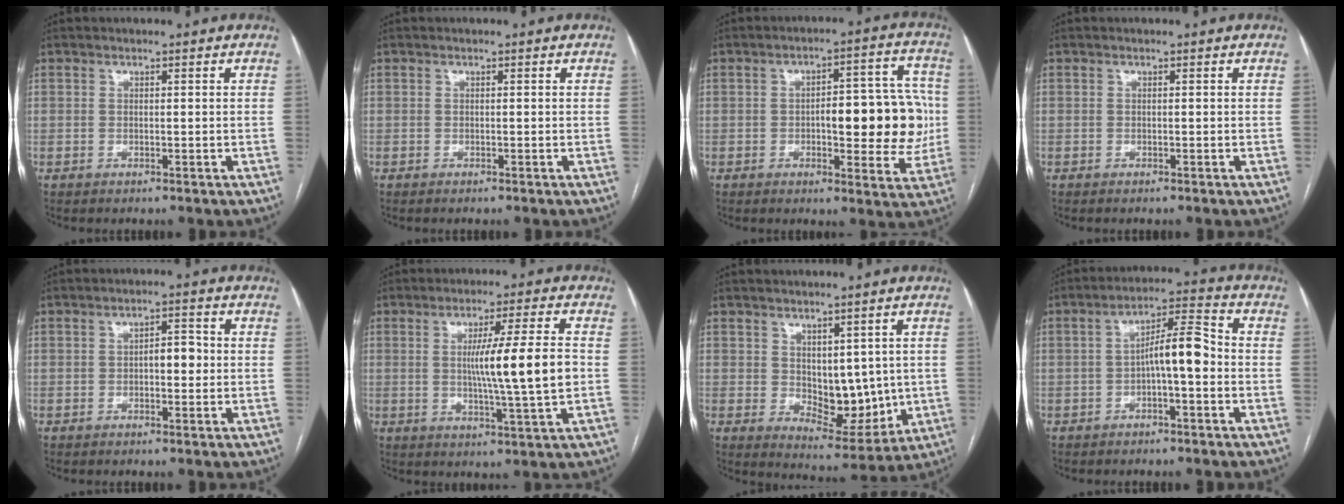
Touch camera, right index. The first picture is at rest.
{"total": 0.0}
{"total": 13.1, "force": [-0.7, 4.4, 12.3], "torque": [-0.149, 0.027, -0.002]}
{"total": 0.0}
{"total": 3.1, "force": [-0.3, 1.3, 2.9], "torque": [-0.040, 0.011, -0.005]}
{"total": 10.5, "force": [0.0, -1.0, 10.5], "torque": [-0.170, -0.008, 0.000]}
{"total": 8.9, "force": [0.4, 4.9, 7.4], "torque": [-0.094, -0.007, 0.028]}
{"total": 7.1, "force": [-1.2, 1.2, 6.8], "torque": [-0.114, 0.026, -0.022]}